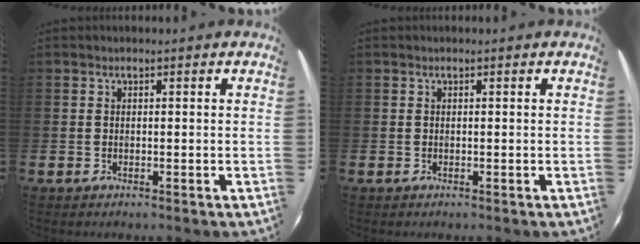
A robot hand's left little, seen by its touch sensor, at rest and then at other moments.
{"total": 0.0}